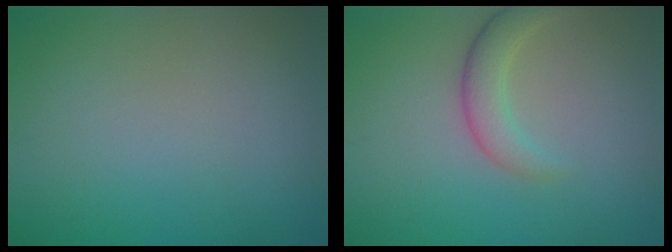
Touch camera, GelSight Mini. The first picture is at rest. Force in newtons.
{"total": 2.6, "press": 2.6, "slide": 0.2}